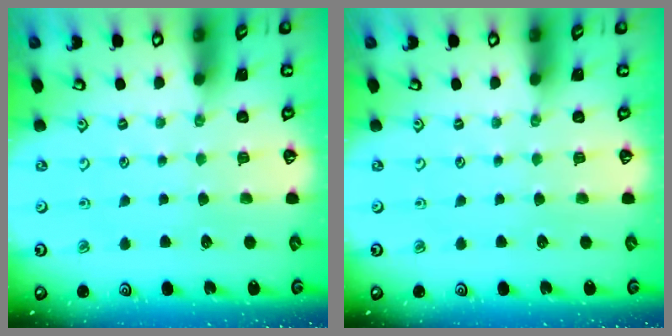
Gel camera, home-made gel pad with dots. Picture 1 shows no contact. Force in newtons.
{"total": 0.0}